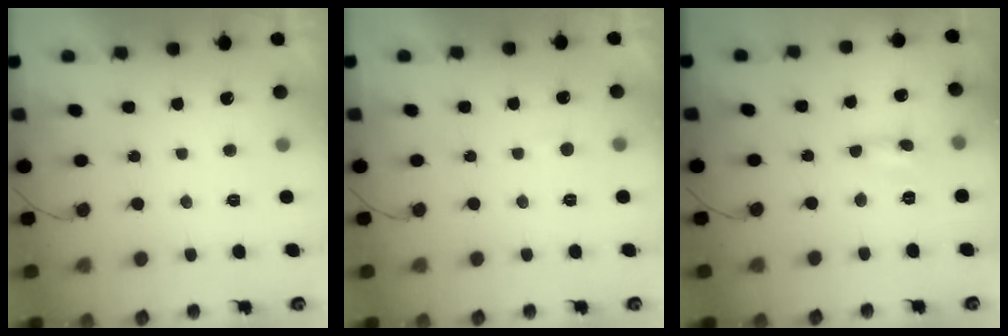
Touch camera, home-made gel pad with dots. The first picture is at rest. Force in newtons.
{"total": 2.3, "press": 2.3, "slide": 0.3}
{"total": 0.6, "press": 0.6, "slide": 0.0}